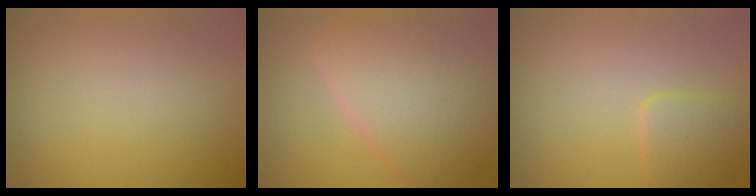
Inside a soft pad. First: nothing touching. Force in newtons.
{"total": 7.7, "press": 7.7, "slide": 0.4}
{"total": 2.2, "press": 2.2, "slide": 0.1}